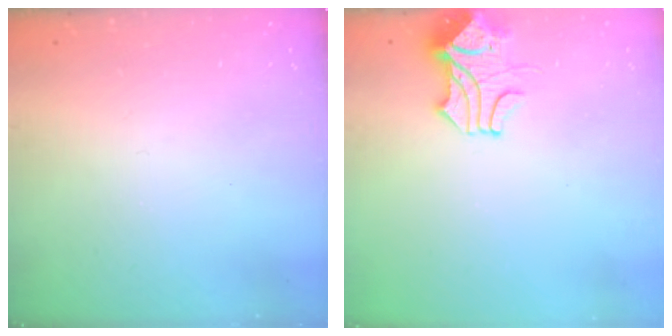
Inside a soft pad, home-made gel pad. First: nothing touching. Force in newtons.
{"total": 1.9, "press": 1.6, "slide": 1.0}